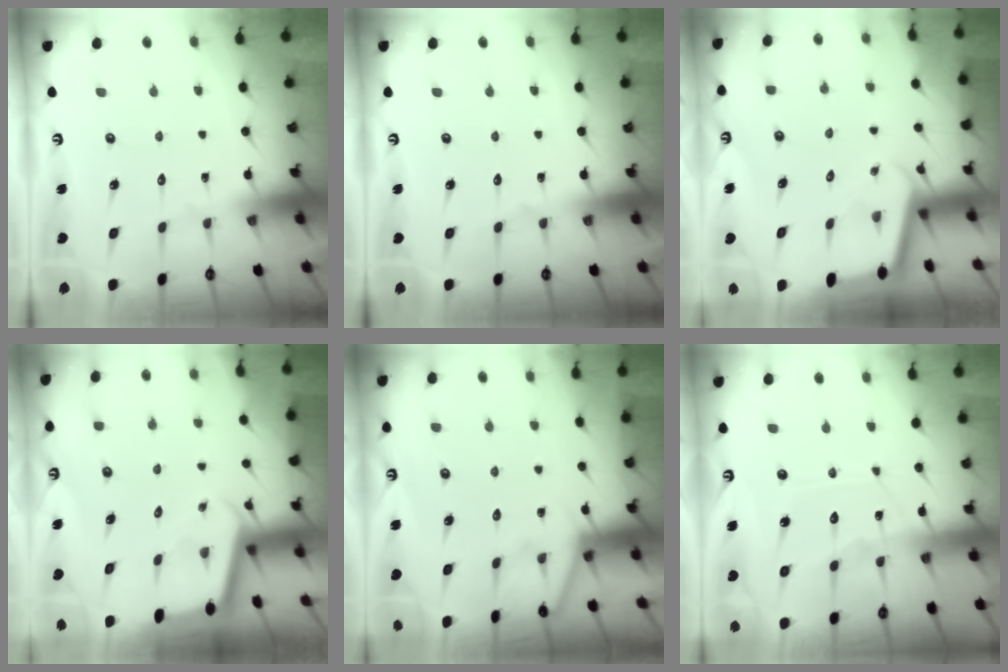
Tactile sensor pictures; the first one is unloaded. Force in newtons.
{"total": 0.0}
{"total": 1.9, "press": 1.9, "slide": 0.1}
{"total": 1.9, "press": 1.9, "slide": 0.1}
{"total": 3.4, "press": 3.4, "slide": 0.5}
{"total": 10.8, "press": 10.7, "slide": 1.1}